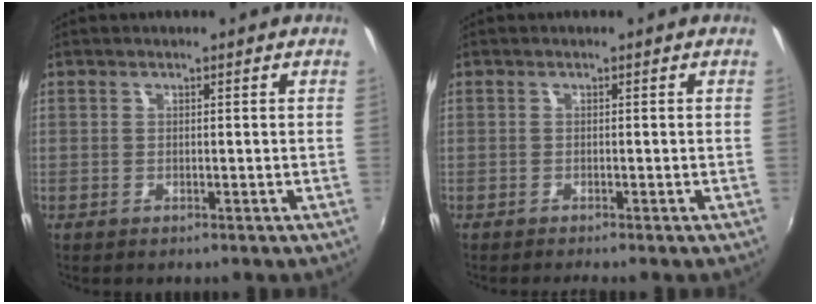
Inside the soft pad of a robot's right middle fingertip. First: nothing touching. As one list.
[{"total": 0.8, "force": [-0.8, -0.2, 0.3], "torque": [-0.002, -0.005, -0.015]}]